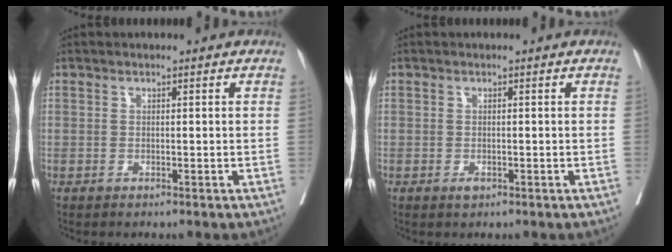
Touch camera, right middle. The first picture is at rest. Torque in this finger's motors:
{"motor_torque": [0.25, -0.06, 0.02, 0.00]}